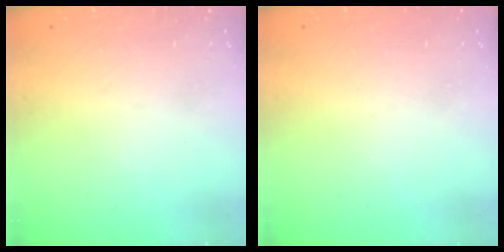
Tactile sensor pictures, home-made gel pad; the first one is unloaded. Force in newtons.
{"total": 0.0}